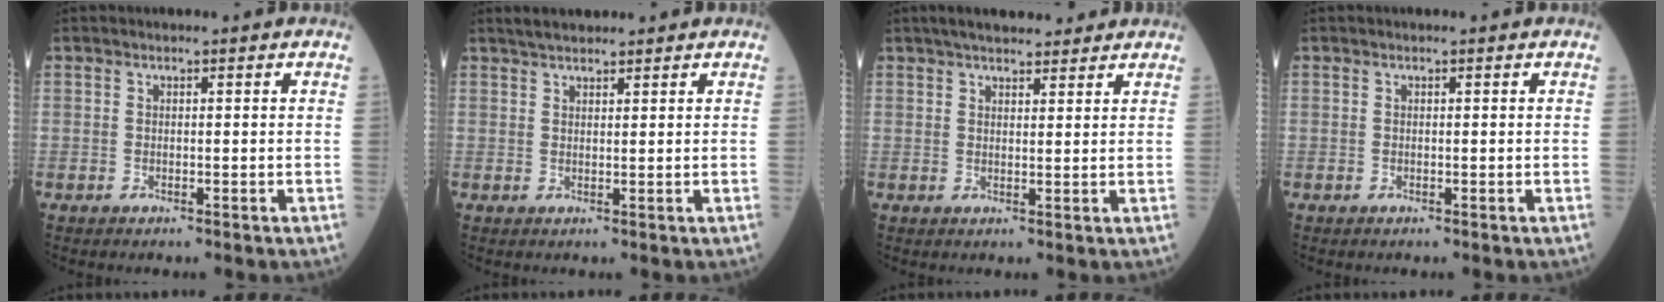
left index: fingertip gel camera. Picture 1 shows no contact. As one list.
[{"total": 3.1, "force": [2.8, 0.8, 1.0], "torque": [-0.019, 0.016, 0.049]}, {"total": 8.3, "force": [7.1, 2.3, 3.8], "torque": [-0.051, 0.026, 0.104]}, {"total": 0.0}]